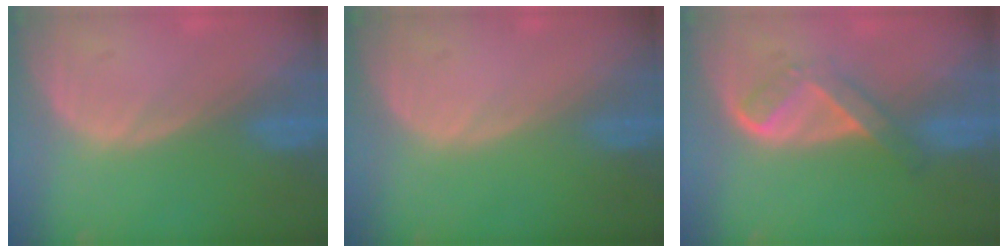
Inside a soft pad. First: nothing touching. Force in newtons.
{"total": 0.0}
{"total": 5.4, "press": 4.5, "slide": 3.1}